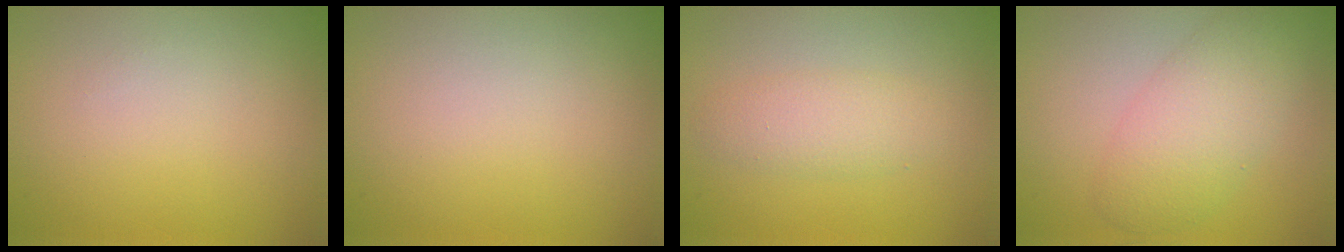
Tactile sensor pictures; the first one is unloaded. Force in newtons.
{"total": 0.0}
{"total": 2.3, "press": 2.3, "slide": 0.1}
{"total": 5.0, "press": 5.0, "slide": 0.2}